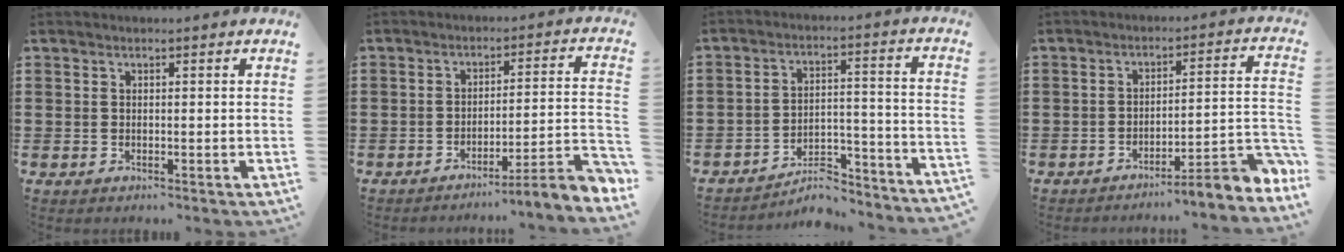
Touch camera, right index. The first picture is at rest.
{"total": 4.4, "force": [-3.3, -0.5, 2.8], "torque": [-0.050, -0.026, -0.069]}
{"total": 6.4, "force": [-5.9, 1.1, 2.3], "torque": [-0.033, 0.006, -0.113]}
{"total": 5.8, "force": [-4.5, 0.2, 3.6], "torque": [-0.056, -0.015, -0.087]}